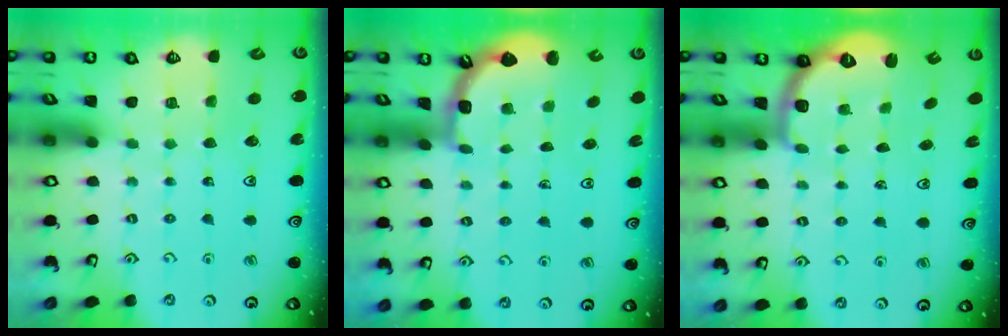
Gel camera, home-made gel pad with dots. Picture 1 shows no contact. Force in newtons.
{"total": 1.9, "press": 1.9, "slide": 0.2}
{"total": 2.7, "press": 1.7, "slide": 2.1}